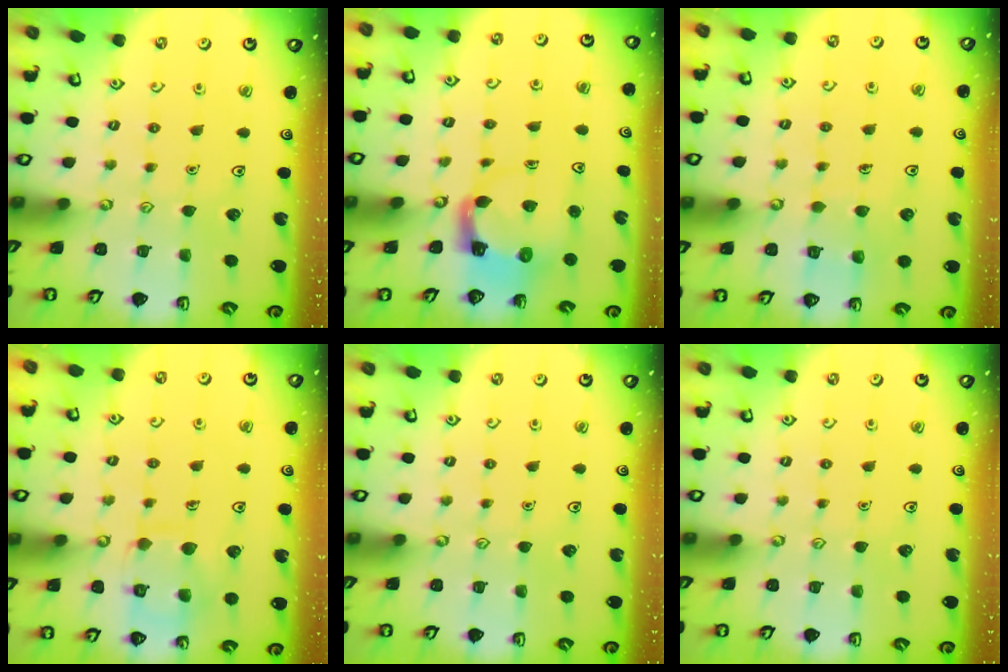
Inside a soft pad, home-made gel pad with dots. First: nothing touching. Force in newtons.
{"total": 3.9, "press": 3.8, "slide": 0.6}
{"total": 4.8, "press": 4.8, "slide": 0.5}
{"total": 11.0, "press": 11.0, "slide": 0.9}
{"total": 0.0}
{"total": 0.0}